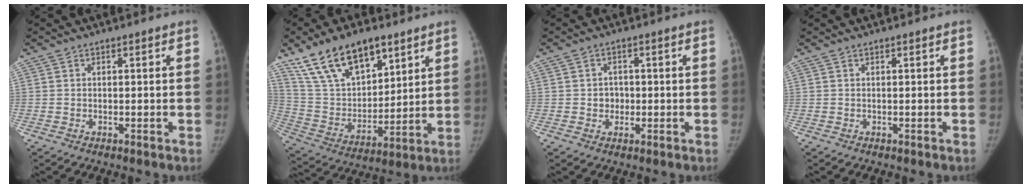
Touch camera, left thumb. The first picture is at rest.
{"total": 19.3, "force": [12.4, 9.8, 11.2], "torque": [-0.156, -0.045, 0.237]}
{"total": 2.9, "force": [-0.3, 2.7, 1.2], "torque": [0.002, 0.007, -0.005]}
{"total": 0.0}